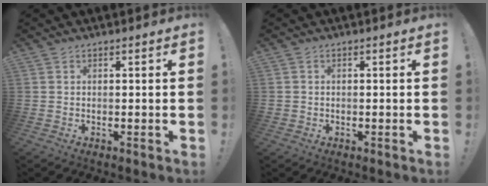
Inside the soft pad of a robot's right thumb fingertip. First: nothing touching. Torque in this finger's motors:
{"motor_torque": [-0.05, -0.16, -0.23, 0.10, -0.04]}